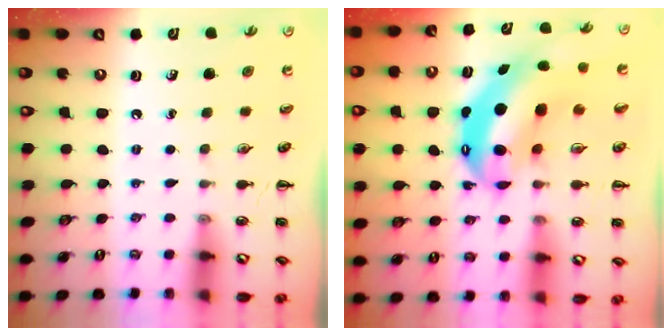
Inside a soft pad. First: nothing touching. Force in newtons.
{"total": 11.2, "press": 10.8, "slide": 2.7}